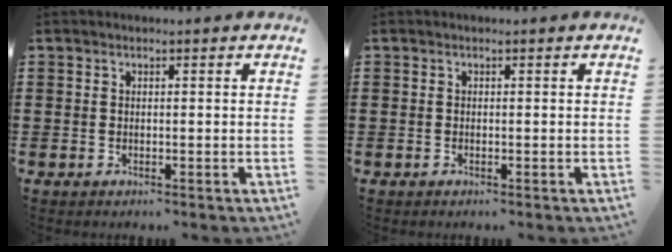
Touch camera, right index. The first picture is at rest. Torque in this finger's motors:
{"motor_torque": [-0.14, 0.45, 0.00, 0.00]}